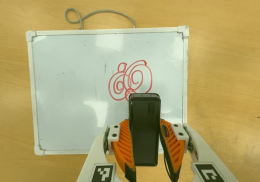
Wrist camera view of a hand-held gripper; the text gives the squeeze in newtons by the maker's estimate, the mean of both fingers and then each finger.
{"total": 6.0, "left": 4.0, "right": 8.0}